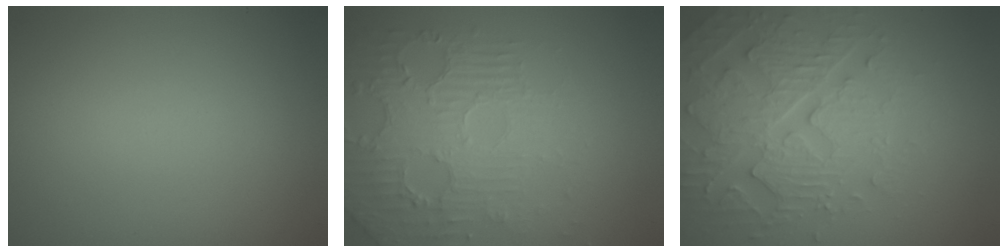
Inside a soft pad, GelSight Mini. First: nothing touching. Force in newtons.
{"total": 5.9, "press": 3.8, "slide": 4.5}
{"total": 5.0, "press": 4.9, "slide": 1.1}